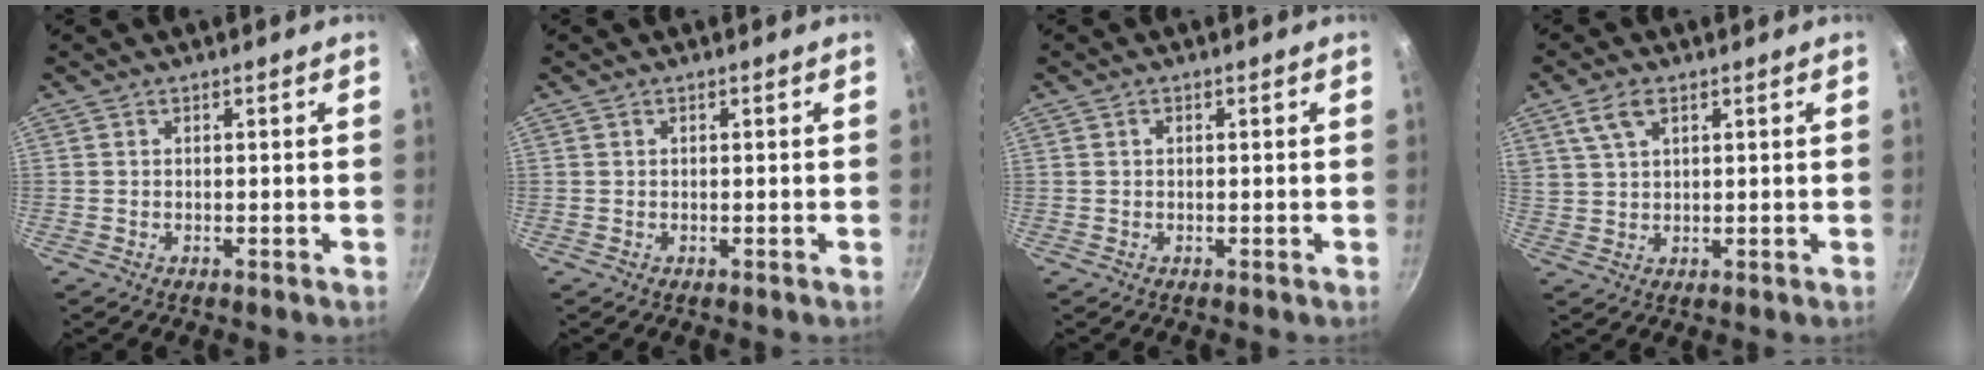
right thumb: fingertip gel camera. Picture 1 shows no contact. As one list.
[{"total": 0.0}, {"total": 0.7, "force": [0.2, 0.5, 0.5], "torque": [-0.007, 0.004, 0.002]}, {"total": 5.1, "force": [2.6, 2.7, 3.4], "torque": [-0.057, 0.000, 0.053]}]